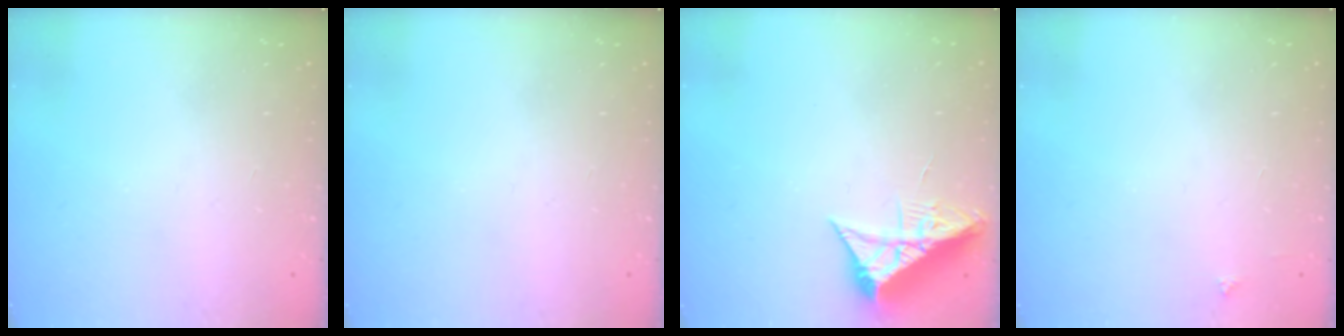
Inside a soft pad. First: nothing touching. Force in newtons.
{"total": 0.0}
{"total": 7.7, "press": 7.7, "slide": 0.4}
{"total": 2.1, "press": 2.1, "slide": 0.3}